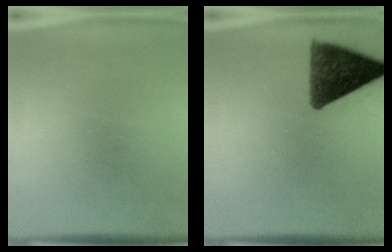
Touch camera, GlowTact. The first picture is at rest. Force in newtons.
{"total": 11.2}